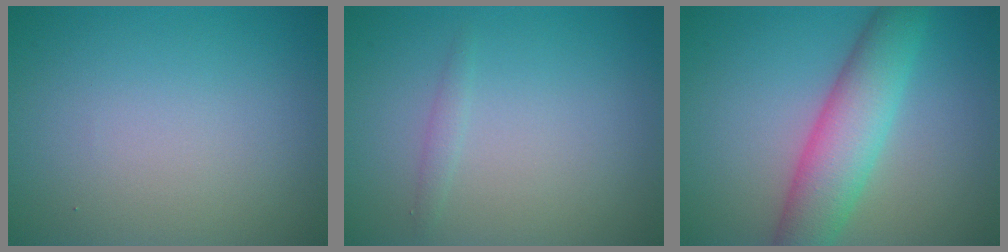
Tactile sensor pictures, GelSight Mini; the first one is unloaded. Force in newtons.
{"total": 0.8, "press": 0.8, "slide": 0.1}
{"total": 6.5, "press": 6.5, "slide": 0.2}